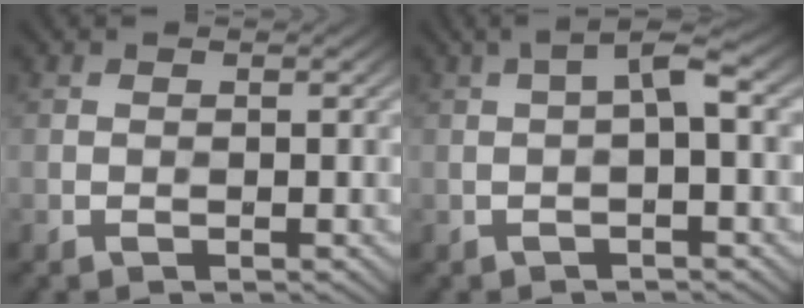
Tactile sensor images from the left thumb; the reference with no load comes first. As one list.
[{"total": 4.1, "force": [0.1, 0.5, 4.1], "torque": [-0.065, 0.014, -0.007]}]